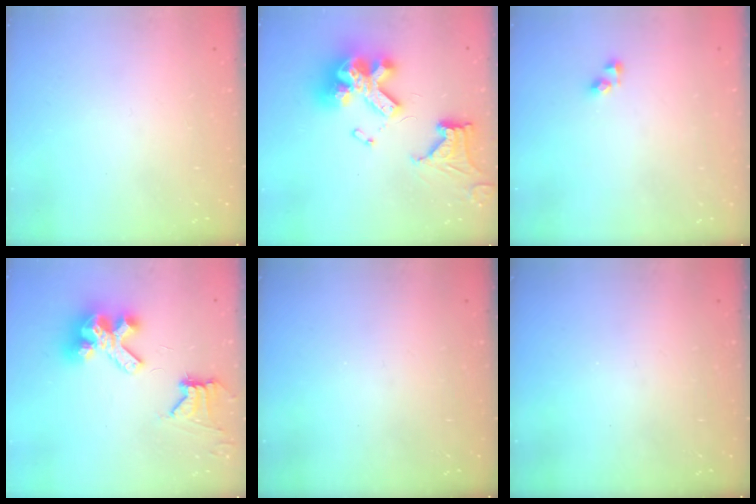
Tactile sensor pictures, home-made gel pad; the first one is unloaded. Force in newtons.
{"total": 20.1, "press": 20.0, "slide": 2.1}
{"total": 3.7, "press": 3.7, "slide": 0.1}
{"total": 11.8, "press": 11.7, "slide": 1.4}
{"total": 0.0}
{"total": 0.0}